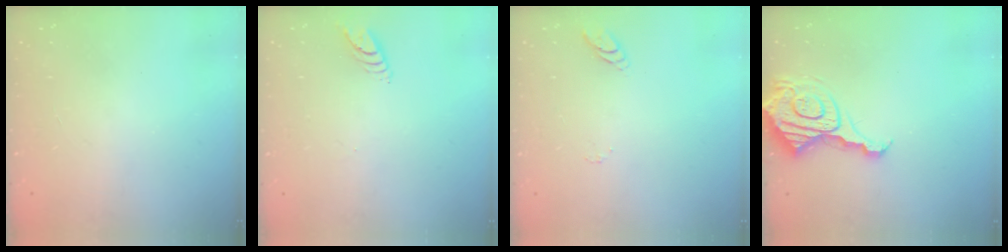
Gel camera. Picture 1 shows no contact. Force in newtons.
{"total": 4.8, "press": 4.8, "slide": 0.4}
{"total": 5.8, "press": 5.8, "slide": 0.6}
{"total": 12.7, "press": 12.6, "slide": 1.3}